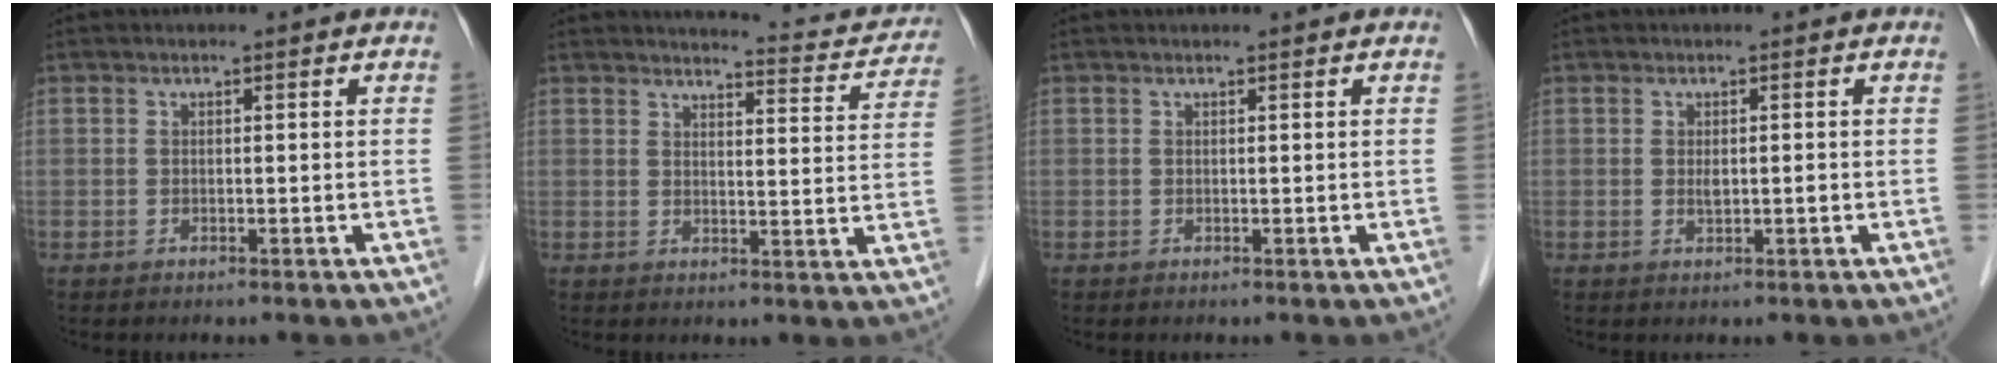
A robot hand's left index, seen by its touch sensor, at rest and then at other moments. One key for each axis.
{"total": 11.8, "fx": 11.3, "fy": 2.2, "fz": 2.6, "tx": -0.011, "ty": -0.026, "tz": 0.109}
{"total": 0.6, "fx": 0.6, "fy": 0.0, "fz": 0.2, "tx": -0.007, "ty": 0.005, "tz": 0.009}
{"total": 1.4, "fx": 0.0, "fy": 0.4, "fz": 1.3, "tx": -0.025, "ty": -0.003, "tz": 0.002}